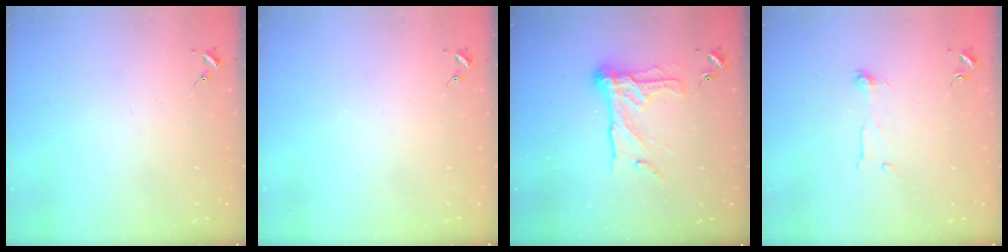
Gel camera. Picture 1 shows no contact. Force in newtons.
{"total": 0.0}
{"total": 16.2, "press": 16.1, "slide": 1.5}
{"total": 4.8, "press": 4.8, "slide": 0.4}